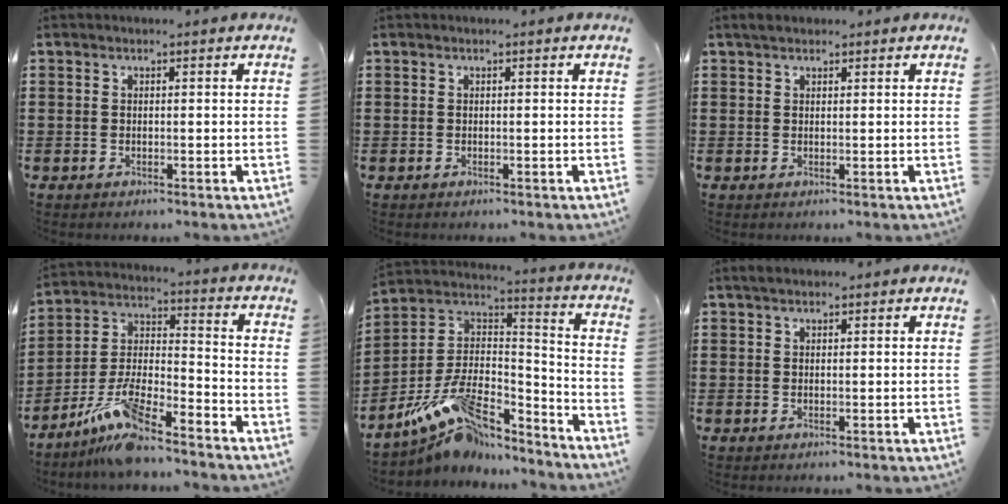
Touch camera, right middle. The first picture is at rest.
{"total": 0.0}
{"total": 1.2, "force": [1.0, 0.6, 0.3], "torque": [0.000, 0.002, 0.018]}
{"total": 9.5, "force": [-8.1, 0.8, 4.9], "torque": [-0.117, -0.005, -0.166]}
{"total": 12.0, "force": [-8.7, 4.4, 6.9], "torque": [-0.142, 0.016, -0.169]}
{"total": 1.0, "force": [0.8, 0.5, 0.2], "torque": [-0.007, 0.004, 0.016]}